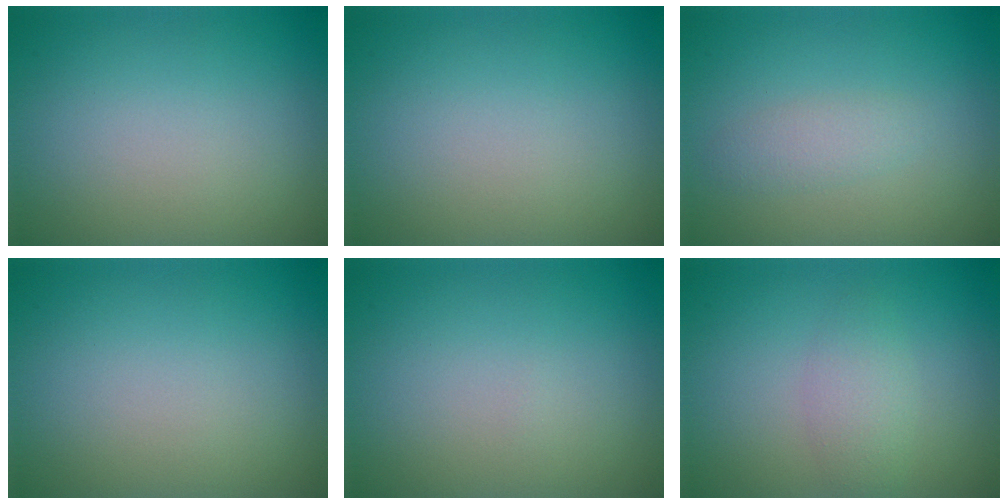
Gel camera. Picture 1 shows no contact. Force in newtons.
{"total": 0.0}
{"total": 1.4, "press": 1.4, "slide": 0.1}
{"total": 0.0}
{"total": 0.0}
{"total": 2.0, "press": 2.0, "slide": 0.2}